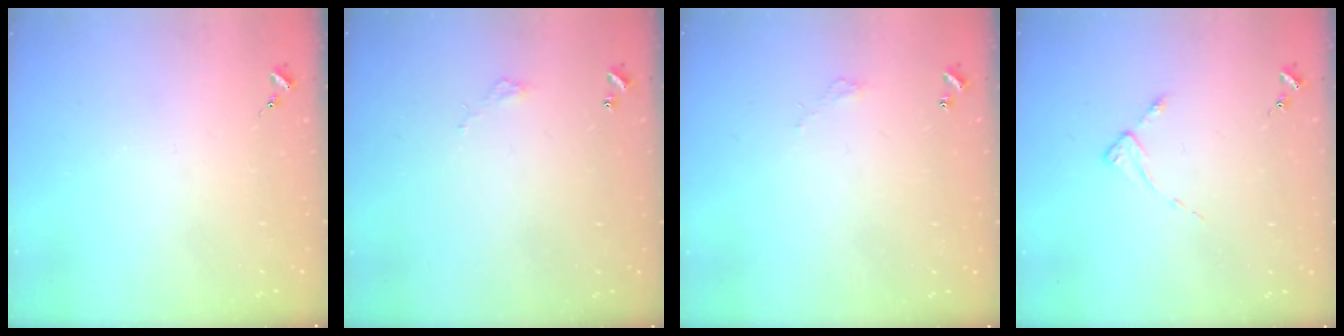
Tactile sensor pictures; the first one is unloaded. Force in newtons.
{"total": 2.8, "press": 2.8, "slide": 0.2}
{"total": 2.7, "press": 2.7, "slide": 0.2}
{"total": 2.6, "press": 2.6, "slide": 0.3}